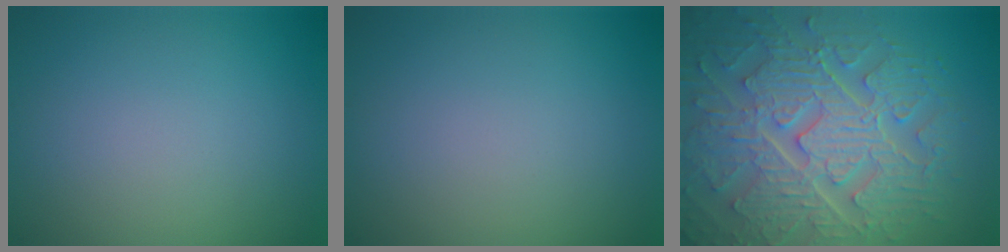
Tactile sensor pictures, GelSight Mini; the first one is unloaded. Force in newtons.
{"total": 0.0}
{"total": 9.5, "press": 7.0, "slide": 6.5}